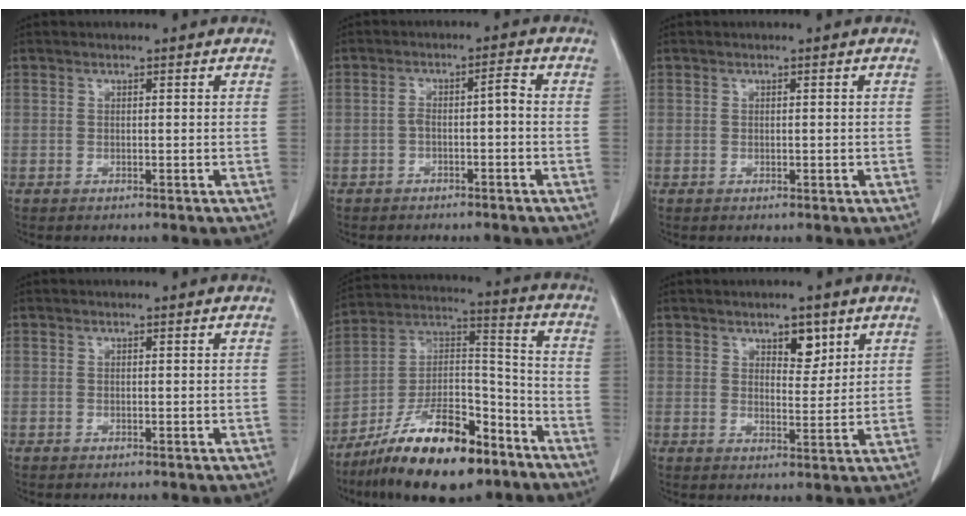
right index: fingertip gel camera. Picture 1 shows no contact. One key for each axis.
{"total": 3.2, "fx": -1.0, "fy": 0.7, "fz": 2.9, "tx": -0.051, "ty": 0.019, "tz": -0.014}
{"total": 0.6, "fx": -0.1, "fy": 0.3, "fz": 0.5, "tx": -0.009, "ty": 0.001, "tz": 0.002}
{"total": 0.0}
{"total": 19.8, "fx": -13.3, "fy": 6.3, "fz": 13.2, "tx": -0.232, "ty": 0.015, "tz": -0.228}
{"total": 4.2, "fx": 2.5, "fy": 1.9, "fz": 2.8, "tx": -0.038, "ty": -0.004, "tz": 0.039}